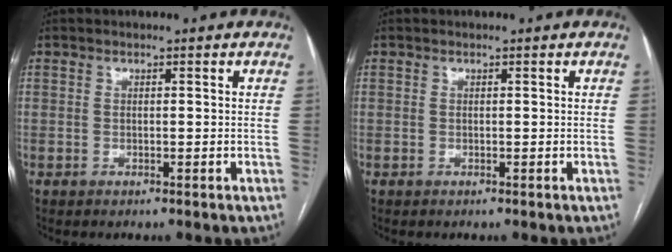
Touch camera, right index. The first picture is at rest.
{"total": 0.0}